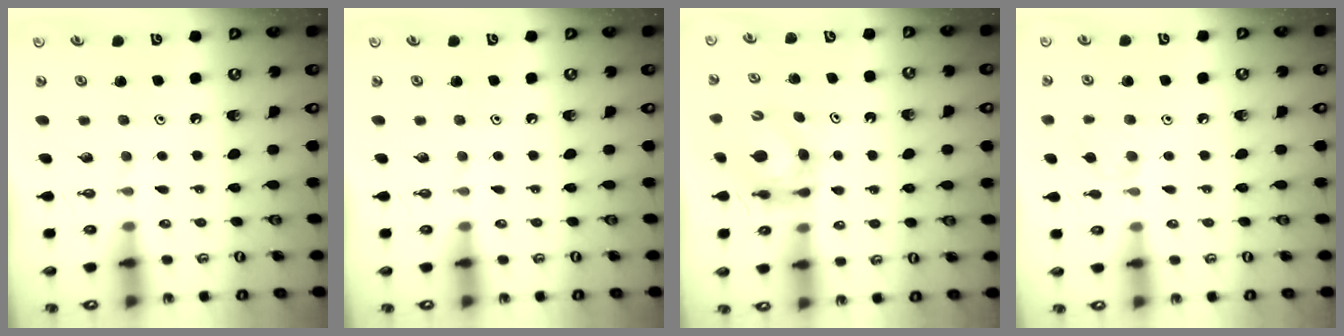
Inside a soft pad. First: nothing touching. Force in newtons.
{"total": 0.0}
{"total": 6.0, "press": 6.0, "slide": 0.3}
{"total": 6.1, "press": 6.0, "slide": 0.9}